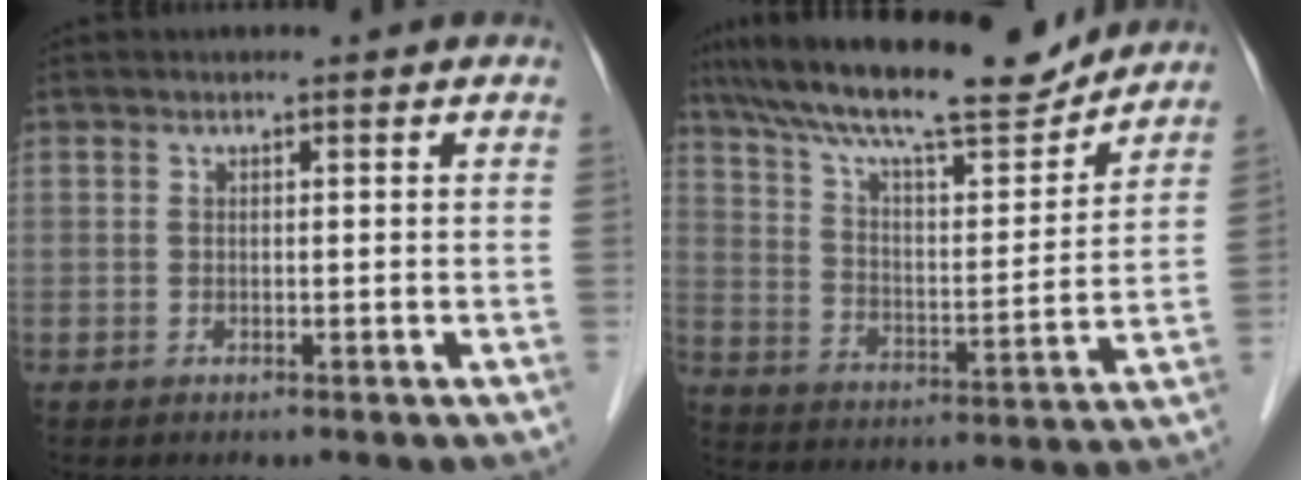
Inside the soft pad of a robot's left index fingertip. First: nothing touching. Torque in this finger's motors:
{"motor_torque": [0.78, -0.82, 0.86, 0.17]}